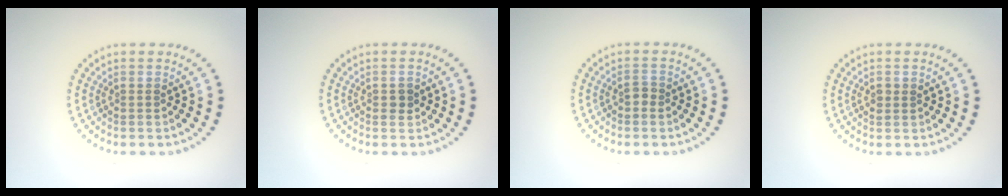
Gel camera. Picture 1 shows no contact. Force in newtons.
{"total": 1.0, "press": 1.0, "slide": 0.1}
{"total": 0.8, "press": 0.7, "slide": 0.2}
{"total": 1.0, "press": 1.0, "slide": 0.1}